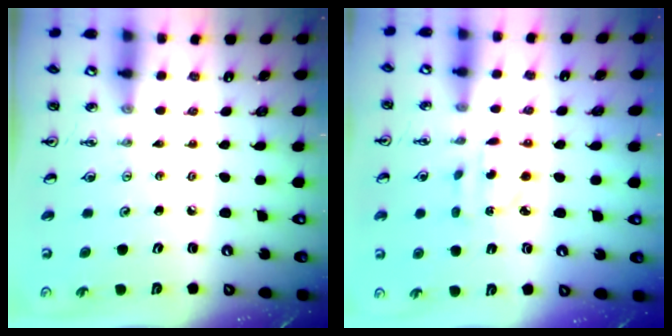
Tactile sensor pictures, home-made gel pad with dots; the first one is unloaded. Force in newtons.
{"total": 4.0, "press": 4.0, "slide": 0.1}